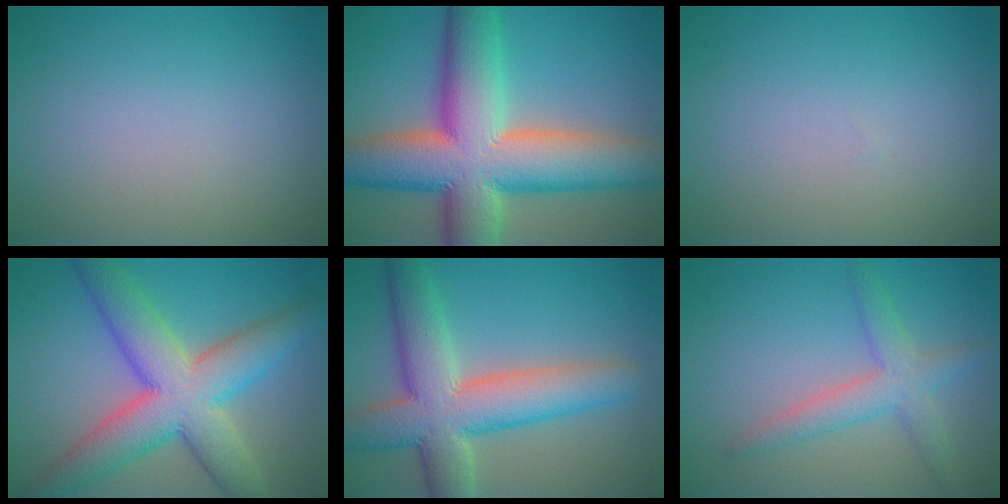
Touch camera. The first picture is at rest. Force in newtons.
{"total": 15.0, "press": 15.0, "slide": 0.8}
{"total": 0.0}
{"total": 10.0, "press": 10.0, "slide": 0.6}
{"total": 9.4, "press": 9.4, "slide": 0.6}
{"total": 3.5, "press": 3.4, "slide": 0.3}